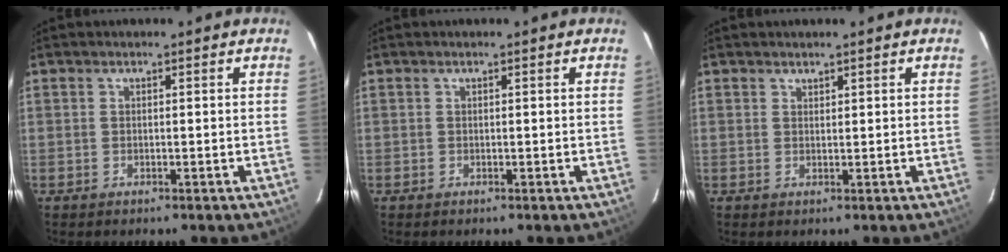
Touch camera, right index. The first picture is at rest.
{"total": 0.0}
{"total": 0.7, "force": [0.7, 0.3, 0.0], "torque": [0.000, 0.001, 0.014]}